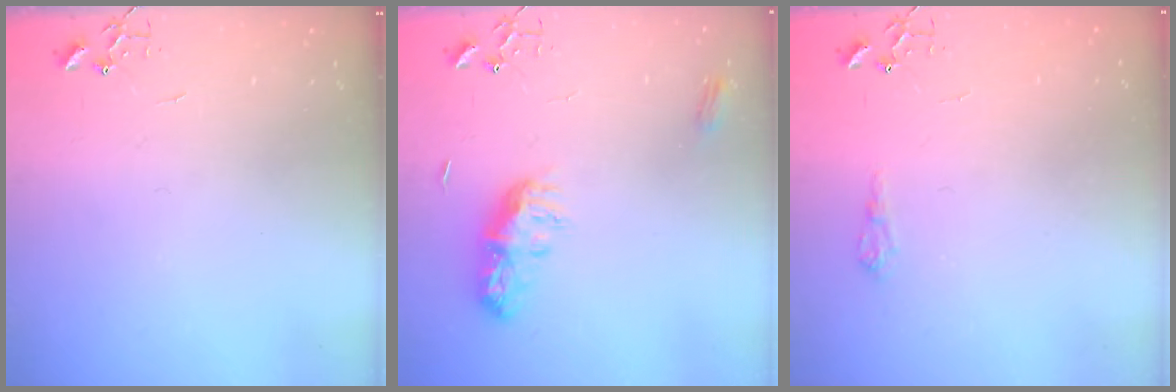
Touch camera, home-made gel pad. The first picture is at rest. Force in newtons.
{"total": 9.0, "press": 9.0, "slide": 0.1}
{"total": 6.1, "press": 6.1, "slide": 0.7}